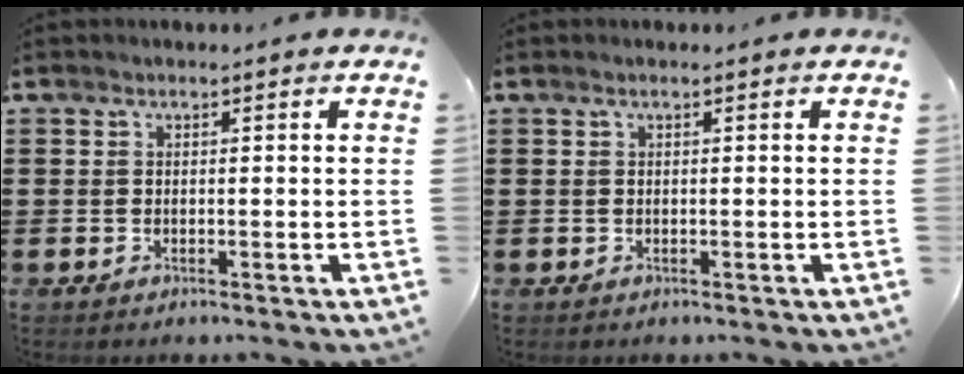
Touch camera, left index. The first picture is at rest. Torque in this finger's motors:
{"motor_torque": [-0.02, 0.00, 0.00, 0.01]}